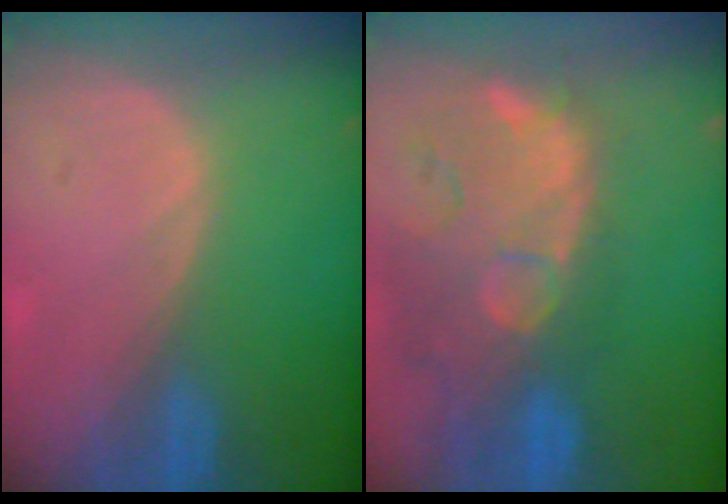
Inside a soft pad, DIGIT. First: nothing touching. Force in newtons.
{"total": 14.2, "press": 11.6, "slide": 8.2}